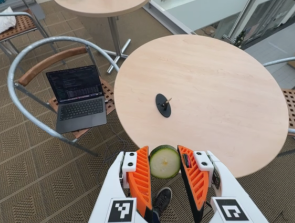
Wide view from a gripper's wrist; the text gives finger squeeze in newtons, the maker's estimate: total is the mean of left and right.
{"total": 9.4, "left": 9.7, "right": 9.0}